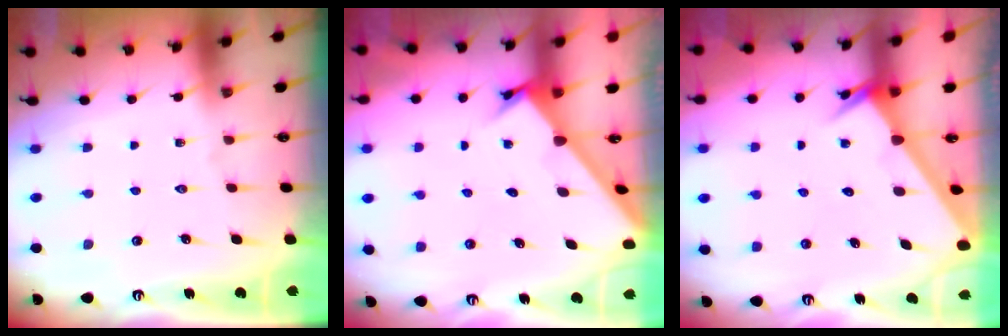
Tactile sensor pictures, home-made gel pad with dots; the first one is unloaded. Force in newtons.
{"total": 2.1, "press": 2.1, "slide": 0.2}
{"total": 2.6, "press": 2.6, "slide": 0.1}